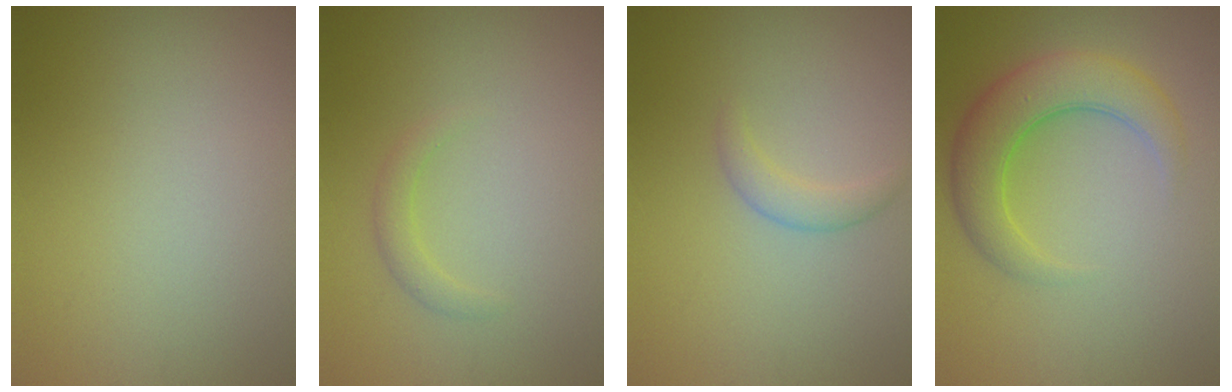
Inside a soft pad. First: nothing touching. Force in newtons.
{"total": 1.3, "press": 1.3, "slide": 0.1}
{"total": 1.6, "press": 1.6, "slide": 0.2}
{"total": 5.8, "press": 5.8, "slide": 0.2}